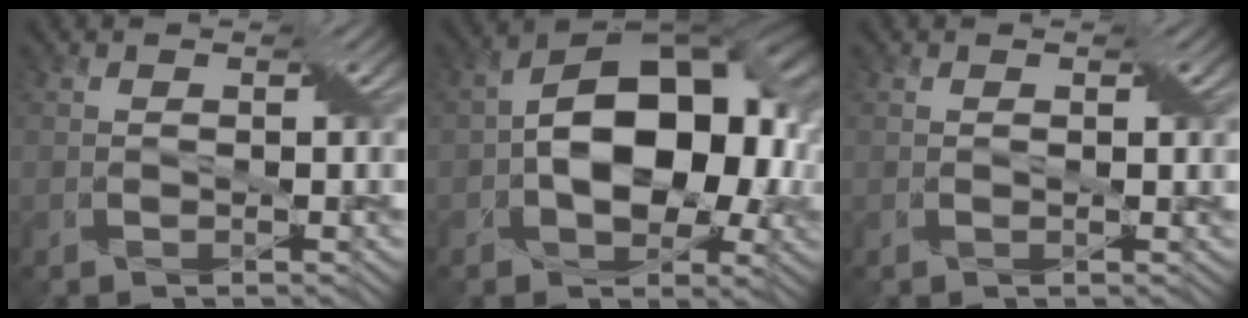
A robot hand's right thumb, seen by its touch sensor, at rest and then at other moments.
{"total": 14.6, "force": [0.2, 9.1, 11.4], "torque": [-0.162, 0.018, -0.003]}
{"total": 0.5, "force": [0.4, -0.2, 0.3], "torque": [-0.002, -0.001, 0.005]}